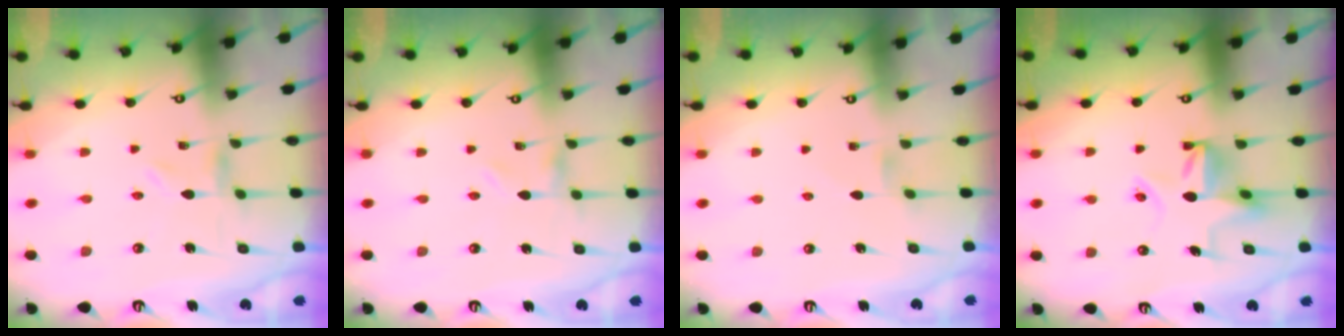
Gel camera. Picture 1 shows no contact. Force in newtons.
{"total": 0.0}
{"total": 2.4, "press": 2.3, "slide": 0.4}
{"total": 7.7, "press": 7.7, "slide": 1.1}